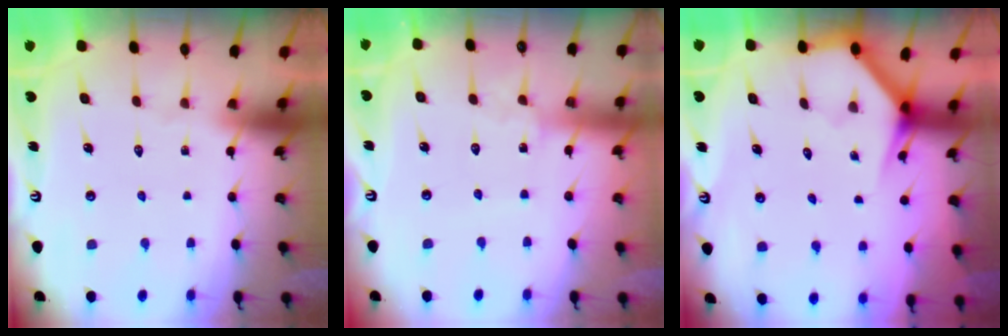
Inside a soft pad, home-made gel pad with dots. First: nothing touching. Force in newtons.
{"total": 2.0, "press": 2.0, "slide": 0.2}
{"total": 3.6, "press": 3.6, "slide": 0.3}